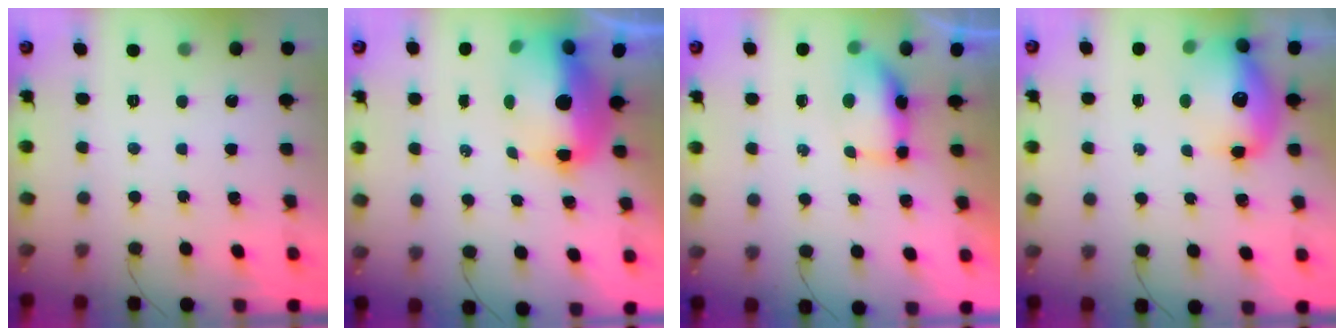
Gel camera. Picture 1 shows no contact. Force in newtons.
{"total": 13.1, "press": 12.8, "slide": 2.8}
{"total": 13.3, "press": 8.6, "slide": 10.1}
{"total": 13.6, "press": 13.2, "slide": 3.2}